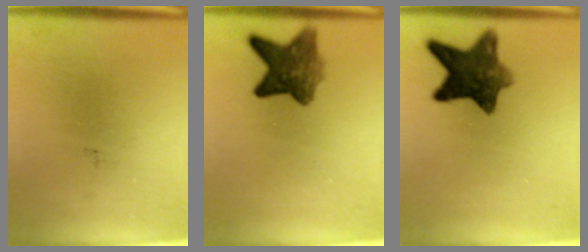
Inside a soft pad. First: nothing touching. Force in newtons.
{"total": 6.9}
{"total": 9.9}